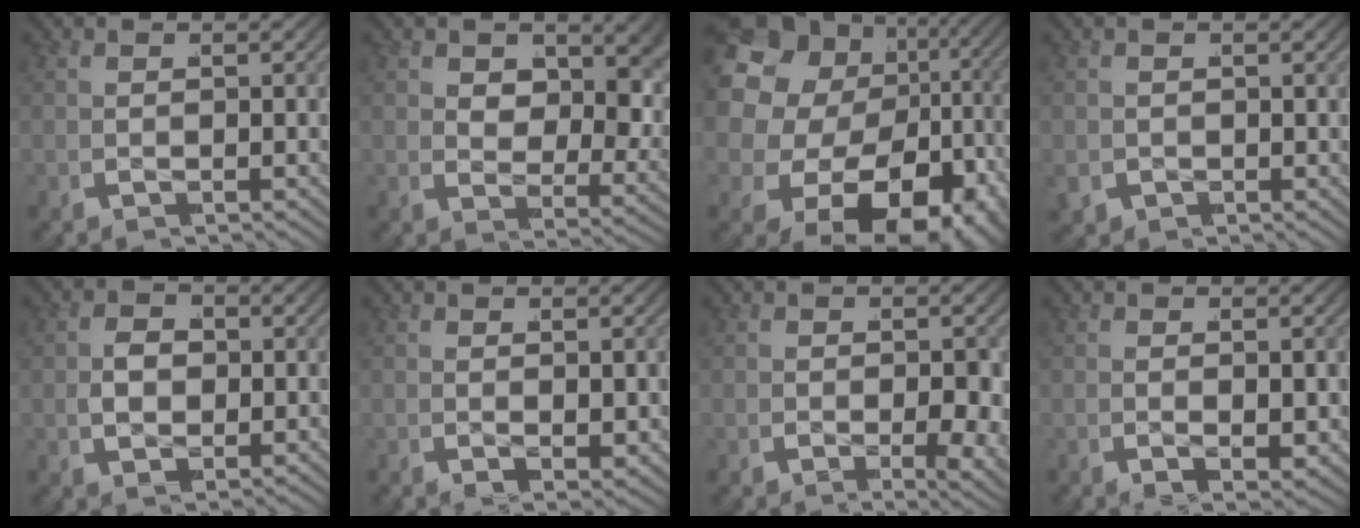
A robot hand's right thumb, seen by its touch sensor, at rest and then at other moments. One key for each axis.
{"total": 7.9, "fx": 0.0, "fy": 5.0, "fz": 6.2, "tx": -0.101, "ty": -0.033, "tz": 0.017}
{"total": 19.4, "fx": 0.7, "fy": 14.1, "fz": 13.3, "tx": -0.266, "ty": -0.031, "tz": 0.020}
{"total": 1.3, "fx": -0.1, "fy": 1.3, "fz": 0.2, "tx": -0.005, "ty": -0.003, "tz": 0.003}
{"total": 3.5, "fx": -0.1, "fy": 2.6, "fz": 2.2, "tx": -0.045, "ty": -0.011, "tz": 0.003}
{"total": 1.2, "fx": 0.1, "fy": 0.7, "fz": 0.9, "tx": -0.017, "ty": -0.007, "tz": 0.004}
{"total": 4.9, "fx": -1.1, "fy": 2.6, "fz": 4.0, "tx": -0.067, "ty": -0.030, "tz": -0.001}
{"total": 1.8, "fx": -0.4, "fy": 1.0, "fz": 1.5, "tx": -0.033, "ty": -0.008, "tz": -0.005}